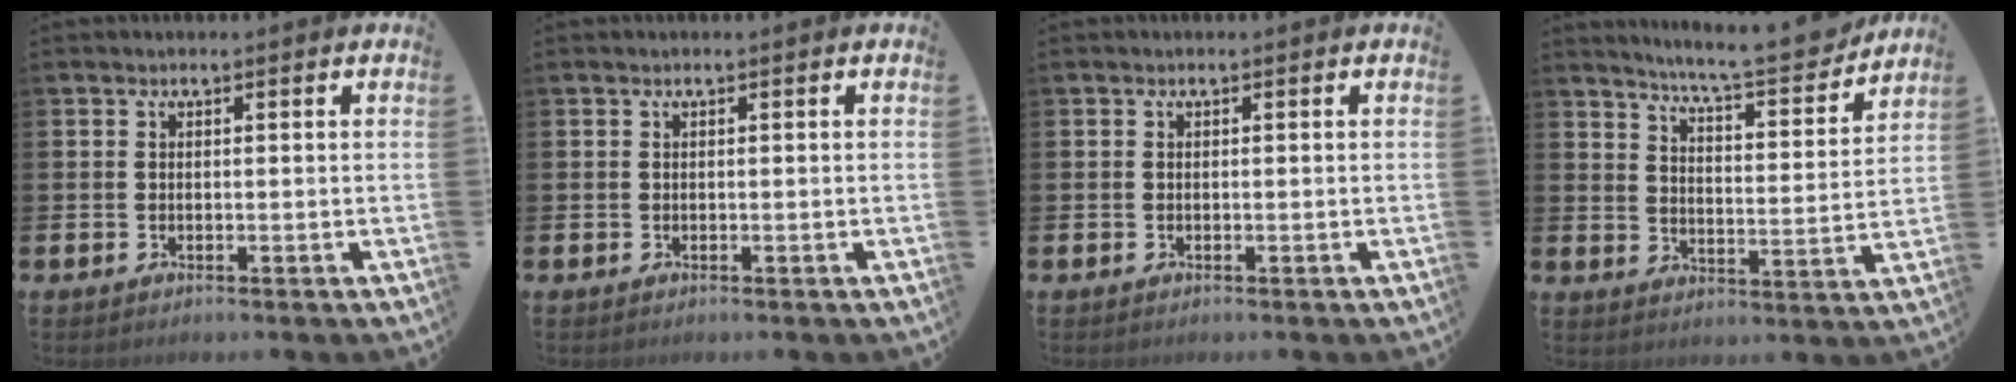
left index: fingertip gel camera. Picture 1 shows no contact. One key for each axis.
{"total": 0.0}
{"total": 0.0}
{"total": 8.1, "fx": 7.7, "fy": 0.2, "fz": 2.5, "tx": -0.060, "ty": -0.058, "tz": 0.130}